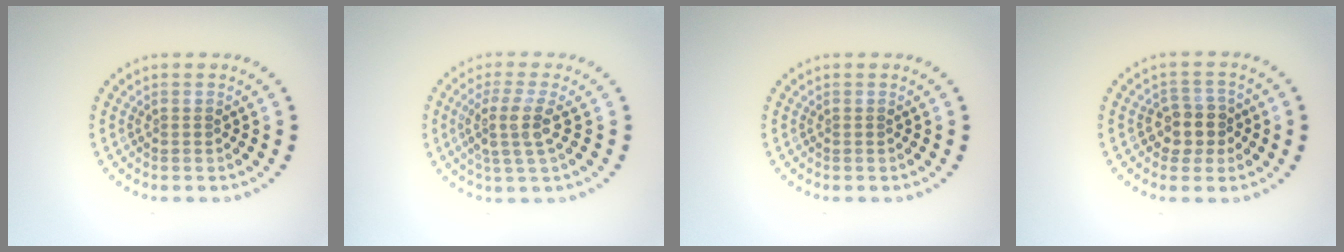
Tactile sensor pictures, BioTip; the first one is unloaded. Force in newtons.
{"total": 3.4, "press": 2.5, "slide": 2.2}
{"total": 0.0}
{"total": 2.8, "press": 2.5, "slide": 1.3}